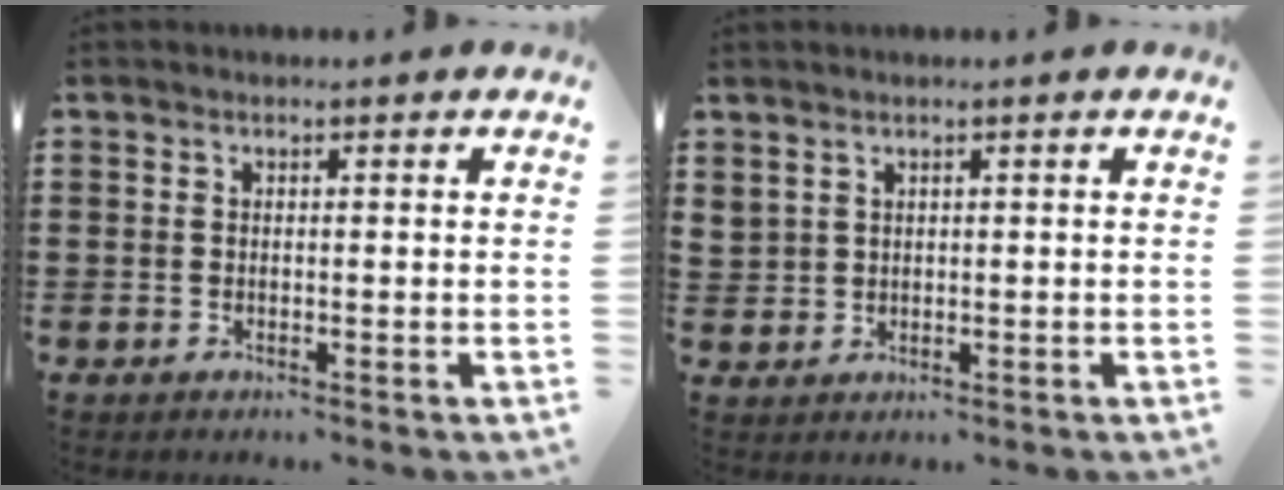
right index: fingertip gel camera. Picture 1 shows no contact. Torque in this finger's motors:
{"motor_torque": [0.10, 0.04, 0.04, 0.06]}